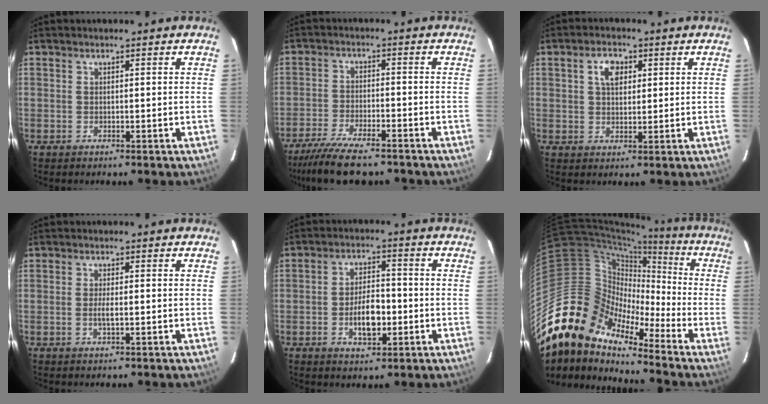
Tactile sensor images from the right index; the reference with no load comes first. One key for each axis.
{"total": 12.0, "fx": -10.0, "fy": 2.8, "fz": 6.1, "tx": -0.142, "ty": -0.025, "tz": -0.171}
{"total": 4.5, "fx": 1.6, "fy": 2.8, "fz": 3.1, "tx": -0.052, "ty": 0.013, "tz": 0.030}
{"total": 1.9, "fx": -0.6, "fy": 0.2, "fz": 1.8, "tx": -0.036, "ty": 0.000, "tz": -0.011}
{"total": 7.4, "fx": -2.3, "fy": 3.7, "fz": 6.1, "tx": -0.112, "ty": 0.009, "tz": -0.033}
{"total": 18.1, "fx": -14.2, "fy": 8.6, "fz": 7.1, "tx": -0.128, "ty": 0.008, "tz": -0.287}